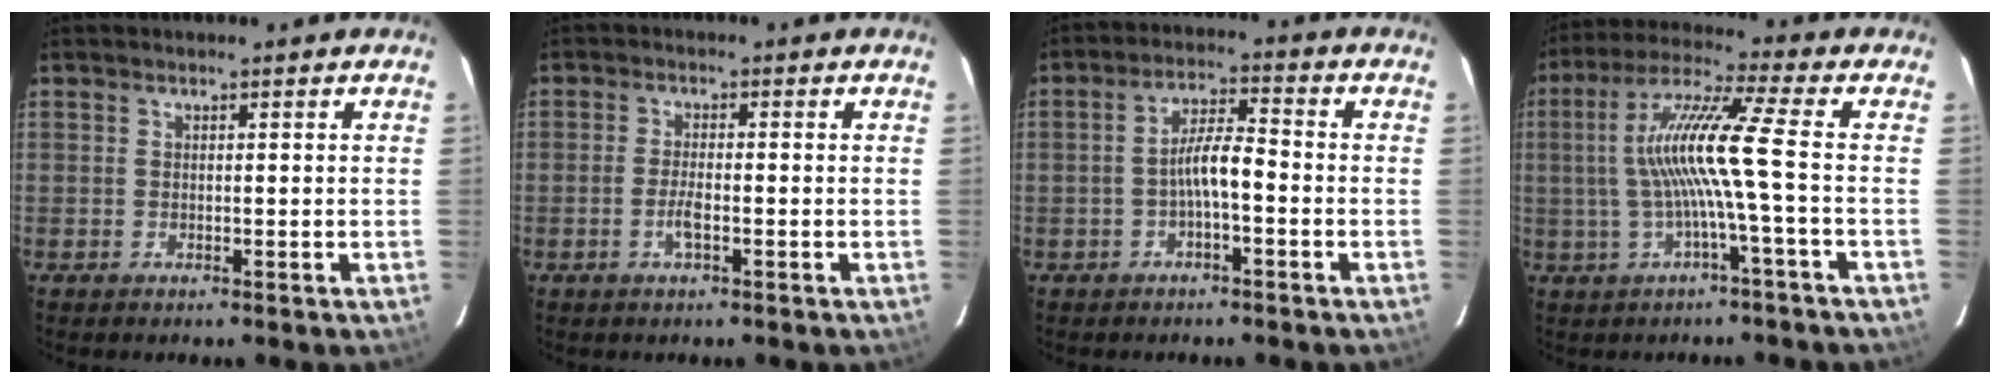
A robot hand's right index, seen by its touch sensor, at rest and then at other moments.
{"total": 2.8, "force": [-1.2, 0.7, 2.5], "torque": [-0.054, 0.000, -0.025]}
{"total": 5.0, "force": [-1.9, 1.0, 4.5], "torque": [-0.087, 0.013, -0.033]}
{"total": 11.0, "force": [-1.1, -1.4, 10.9], "torque": [-0.207, 0.008, -0.017]}